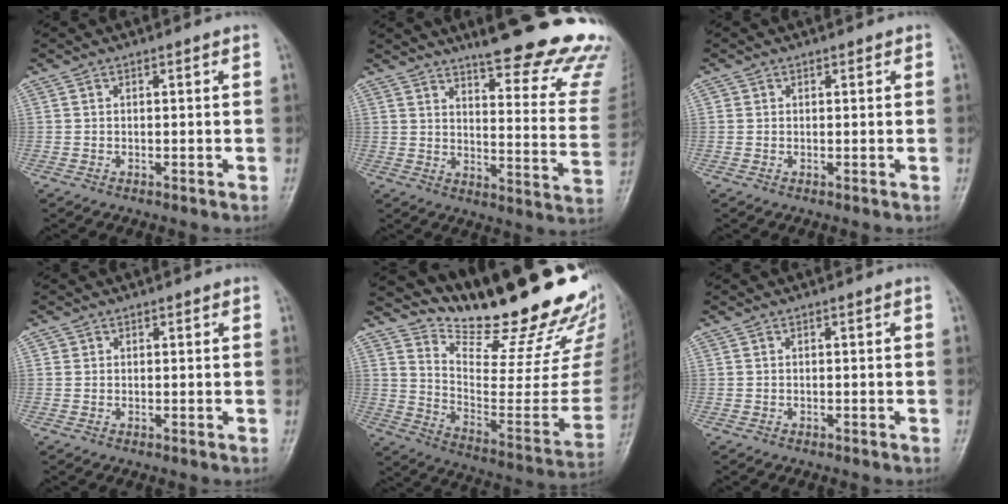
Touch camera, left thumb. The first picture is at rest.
{"total": 27.2, "force": [21.1, 5.6, 16.2], "torque": [-0.173, -0.135, 0.252]}
{"total": 1.2, "force": [0.6, 1.1, 0.1], "torque": [0.014, -0.001, 0.003]}
{"total": 1.2, "force": [0.6, 1.0, 0.1], "torque": [0.013, -0.002, 0.004]}
{"total": 27.8, "force": [23.5, 6.6, 13.2], "torque": [-0.165, -0.174, 0.335]}
{"total": 0.0}